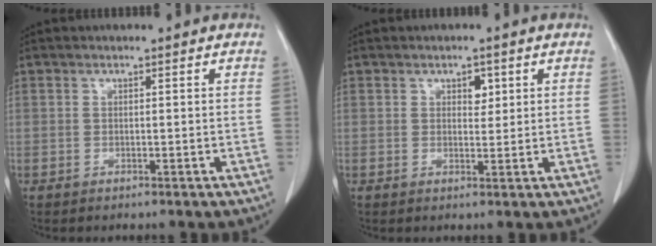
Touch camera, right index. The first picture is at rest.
{"total": 2.0, "force": [0.9, 1.2, 1.3], "torque": [-0.015, -0.001, 0.013]}